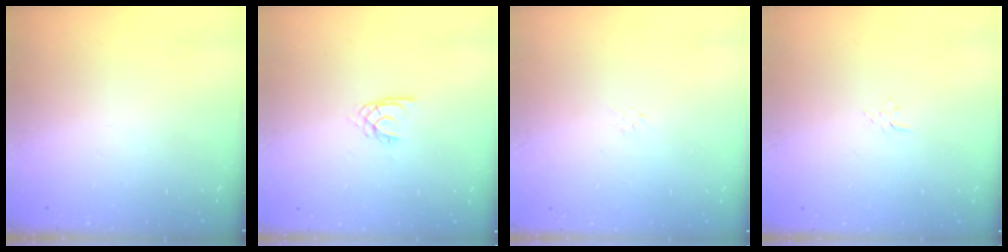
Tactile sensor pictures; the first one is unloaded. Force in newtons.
{"total": 2.2, "press": 2.2, "slide": 0.4}
{"total": 0.7, "press": 0.5, "slide": 0.4}
{"total": 2.9, "press": 2.9, "slide": 0.3}